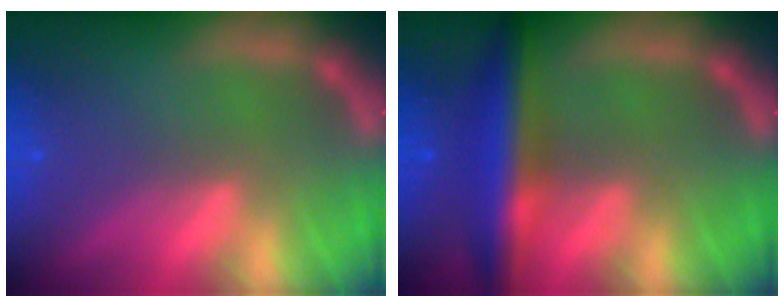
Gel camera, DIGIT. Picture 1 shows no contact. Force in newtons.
{"total": 6.5}